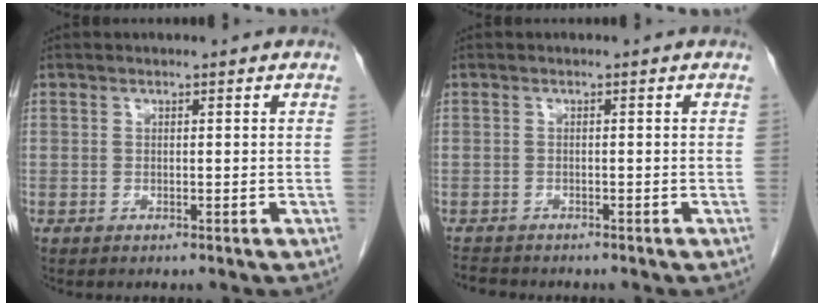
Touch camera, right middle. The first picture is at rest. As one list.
[{"total": 2.2, "force": [-2.1, 0.5, 0.3], "torque": [-0.007, -0.008, -0.035]}]